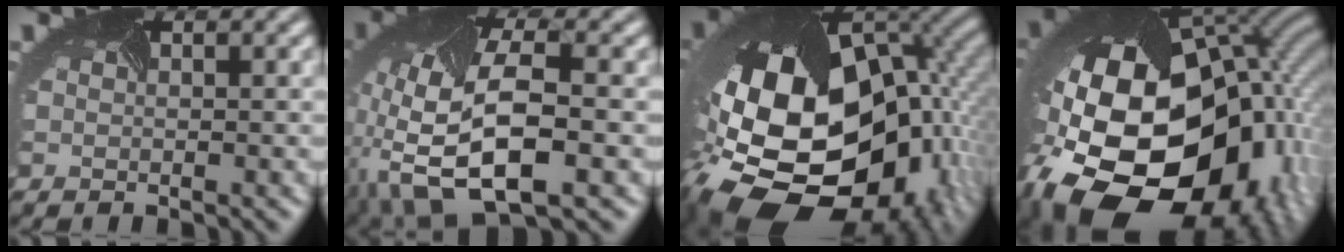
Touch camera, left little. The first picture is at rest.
{"total": 11.4, "force": [-4.0, 5.3, 9.2], "torque": [-0.201, -0.018, -0.064]}
{"total": 20.3, "force": [-5.6, 13.5, 14.1], "torque": [-0.280, -0.040, -0.076]}
{"total": 22.1, "force": [-4.6, 16.0, 14.5], "torque": [-0.310, -0.108, -0.032]}